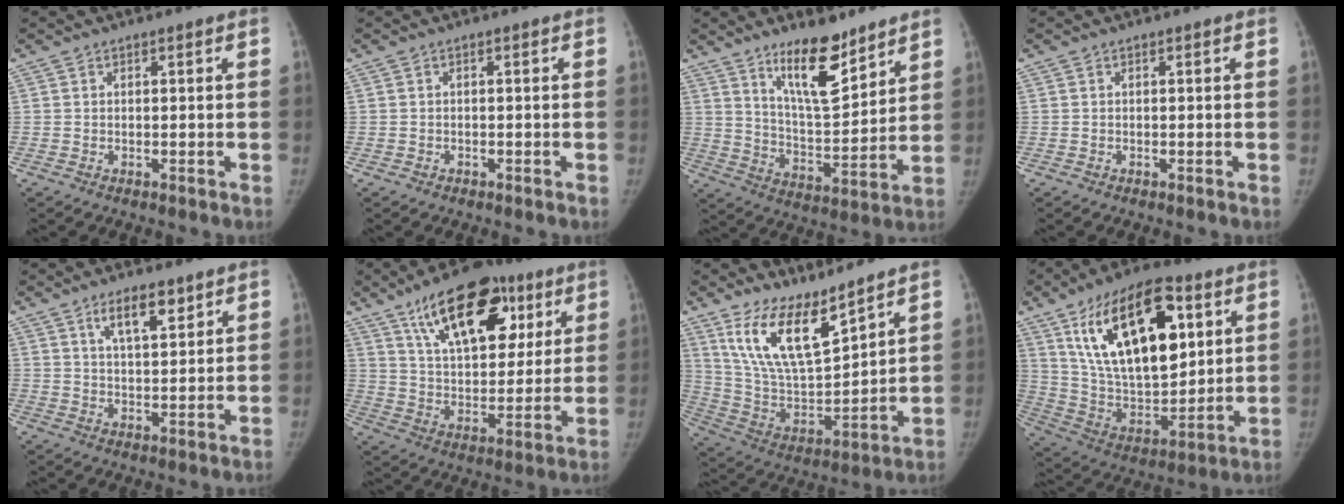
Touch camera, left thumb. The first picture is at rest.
{"total": 0.6, "force": [-0.4, 0.5, 0.0], "torque": [-0.001, 0.003, -0.006]}
{"total": 13.1, "force": [9.3, 4.2, 8.3], "torque": [-0.110, -0.079, 0.167]}
{"total": 0.0}
{"total": 7.0, "force": [4.2, 2.5, 5.0], "torque": [-0.068, -0.025, 0.071]}
{"total": 22.5, "force": [11.4, 11.5, 15.6], "torque": [-0.204, -0.022, 0.190]}
{"total": 15.4, "force": [10.6, 5.1, 9.9], "torque": [-0.159, -0.066, 0.221]}
{"total": 26.6, "force": [10.6, 13.1, 20.6], "torque": [-0.319, -0.028, 0.187]}